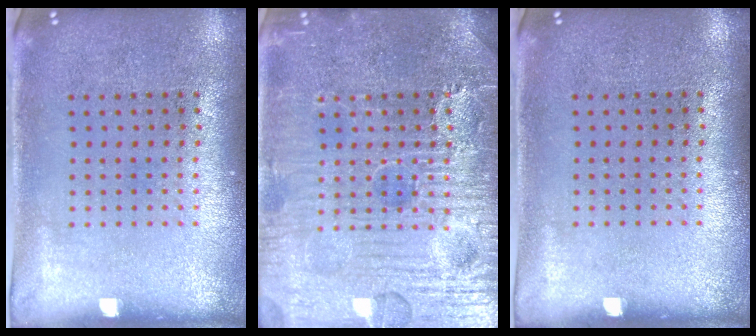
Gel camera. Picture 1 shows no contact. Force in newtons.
{"total": 7.8, "press": 7.7, "slide": 0.9}
{"total": 0.0}